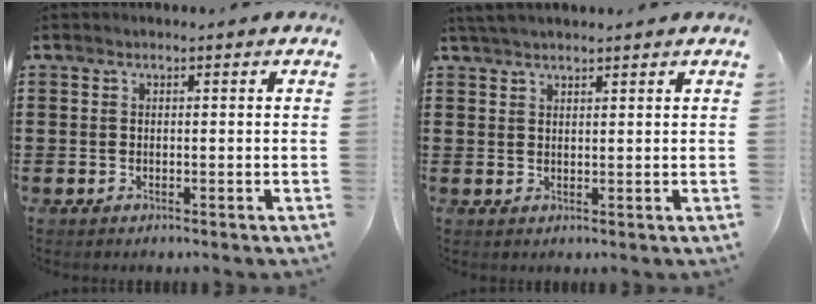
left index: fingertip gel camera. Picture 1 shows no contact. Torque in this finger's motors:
{"motor_torque": [1.55, 0.58, 0.43, 0.09]}